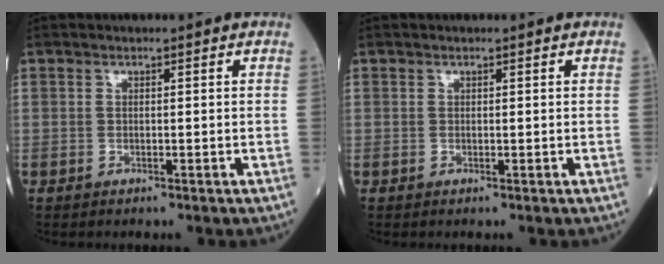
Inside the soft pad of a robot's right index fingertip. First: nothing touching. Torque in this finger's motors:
{"motor_torque": [0.00, 0.00, 0.02, 0.00]}